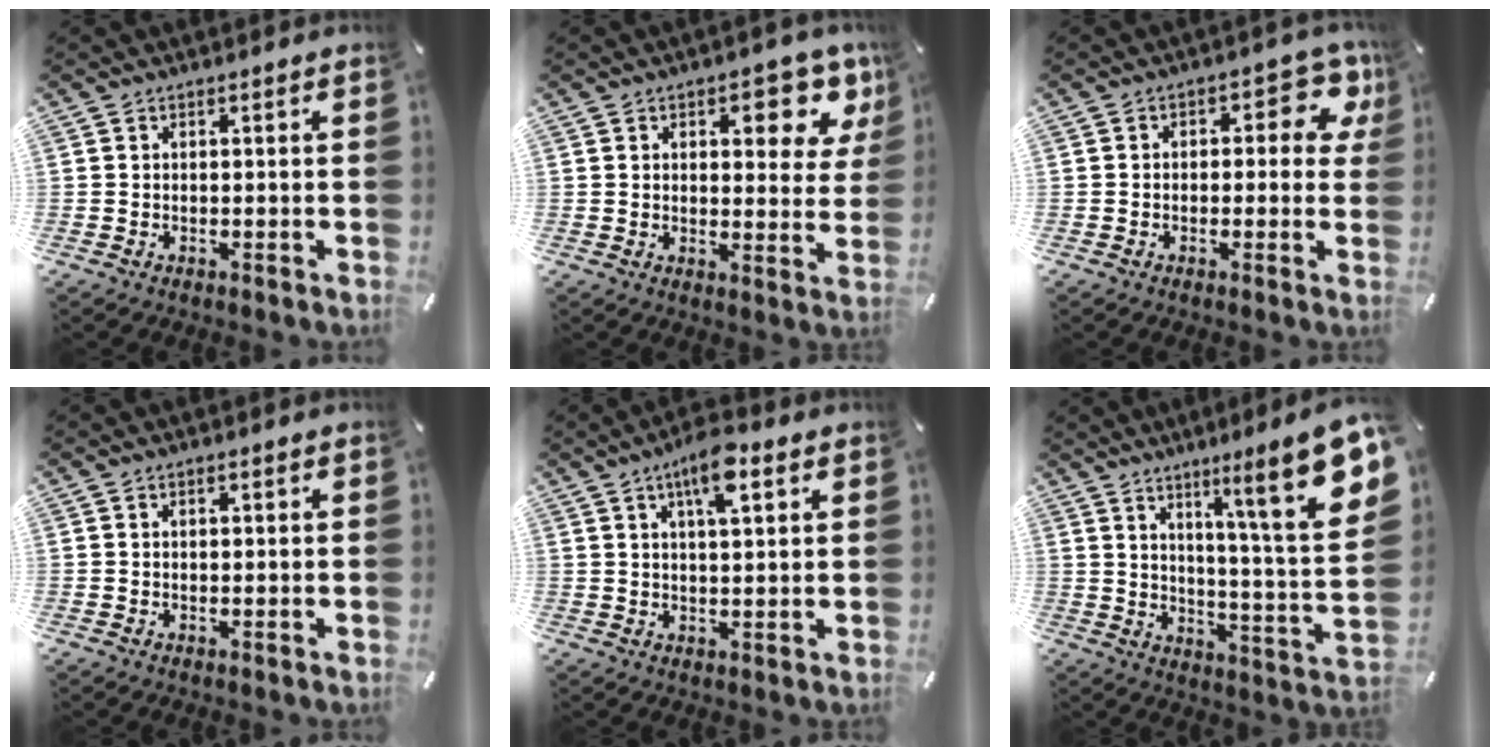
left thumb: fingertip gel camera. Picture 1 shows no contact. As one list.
[{"total": 9.2, "force": [4.9, 4.3, 6.4], "torque": [-0.070, -0.027, 0.077]}, {"total": 8.2, "force": [2.7, 4.6, 6.2], "torque": [-0.075, -0.011, 0.040]}, {"total": 0.9, "force": [0.4, 0.5, 0.7], "torque": [-0.014, 0.004, 0.005]}, {"total": 8.5, "force": [4.5, 2.7, 6.6], "torque": [-0.114, -0.001, 0.074]}, {"total": 18.6, "force": [10.4, 1.9, 15.3], "torque": [-0.220, -0.084, 0.148]}]